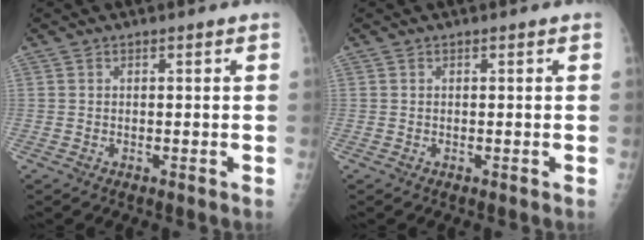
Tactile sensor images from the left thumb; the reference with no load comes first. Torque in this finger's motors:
{"motor_torque": [0.00, 0.00, -0.05, -0.01, 0.00]}